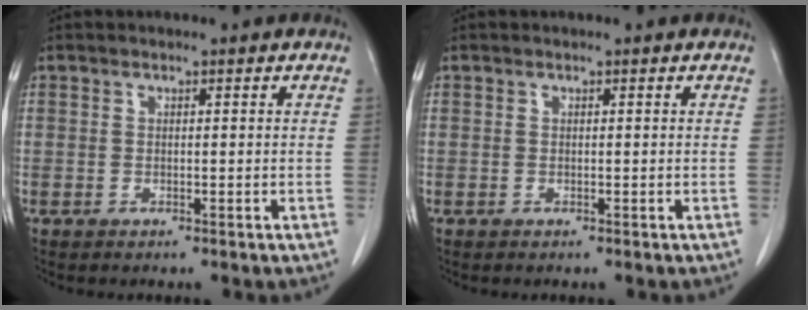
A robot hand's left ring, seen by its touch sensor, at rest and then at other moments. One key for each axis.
{"total": 0.0}